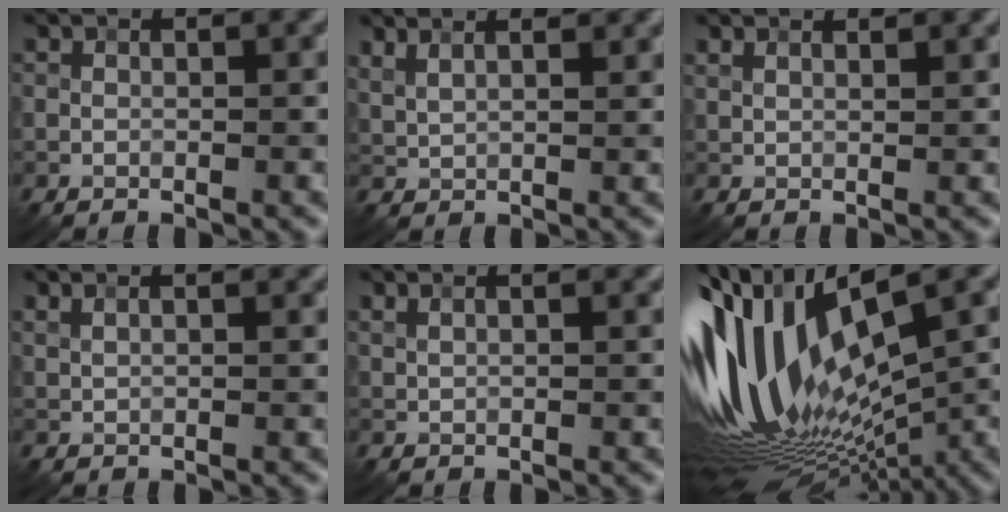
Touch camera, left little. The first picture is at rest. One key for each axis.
{"total": 5.0, "fx": 3.7, "fy": 1.8, "fz": 2.8, "tx": -0.046, "ty": 0.029, "tz": 0.042}
{"total": 3.0, "fx": 2.4, "fy": 1.1, "fz": 1.4, "tx": -0.020, "ty": 0.013, "tz": 0.017}
{"total": 3.2, "fx": 2.4, "fy": 1.3, "fz": 1.6, "tx": -0.014, "ty": 0.021, "tz": 0.016}
{"total": 3.3, "fx": 2.5, "fy": 1.4, "fz": 1.6, "tx": -0.014, "ty": 0.024, "tz": 0.016}
{"total": 15.4, "fx": 1.4, "fy": 7.0, "fz": 13.7, "tx": -0.289, "ty": 0.009, "tz": 0.033}